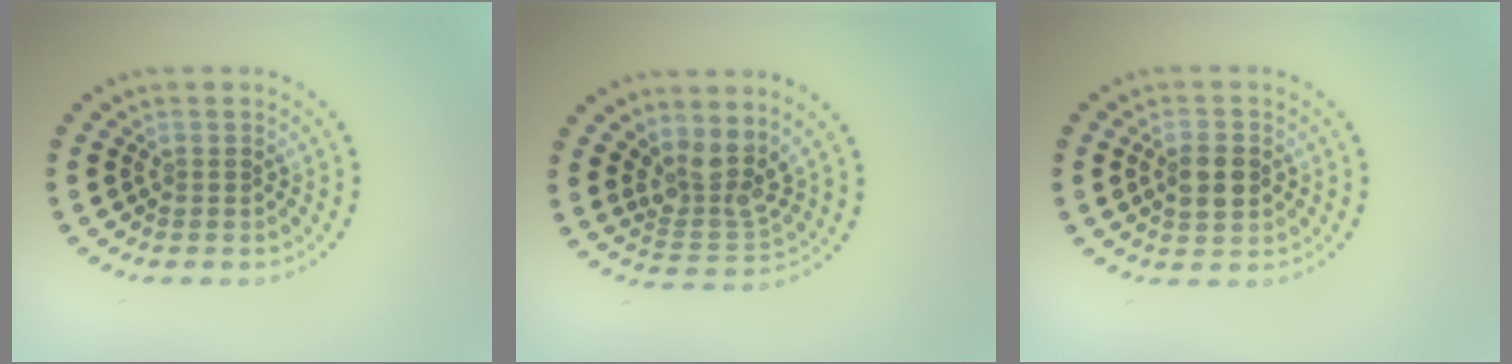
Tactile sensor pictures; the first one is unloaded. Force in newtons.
{"total": 3.6, "press": 2.8, "slide": 2.2}
{"total": 2.8, "press": 2.8, "slide": 0.2}